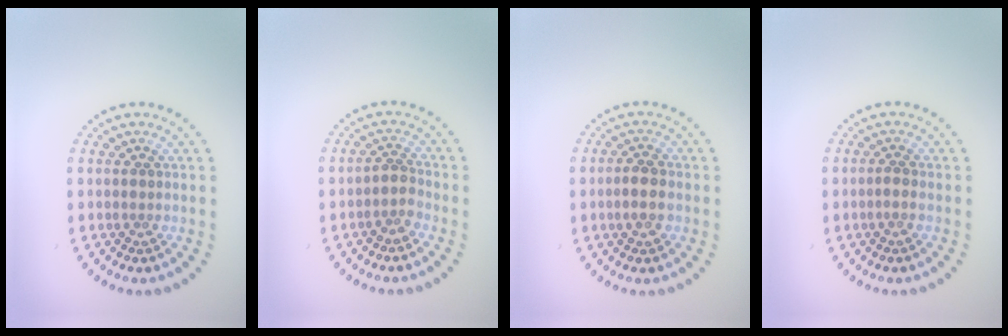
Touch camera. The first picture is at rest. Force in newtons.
{"total": 1.7, "press": 1.3, "slide": 1.1}
{"total": 2.5, "press": 2.4, "slide": 0.5}
{"total": 0.6, "press": 0.3, "slide": 0.5}